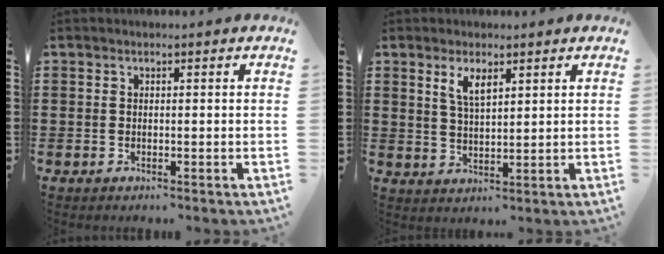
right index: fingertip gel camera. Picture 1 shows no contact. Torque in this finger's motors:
{"motor_torque": [0.04, 0.03, 0.26, 0.07]}